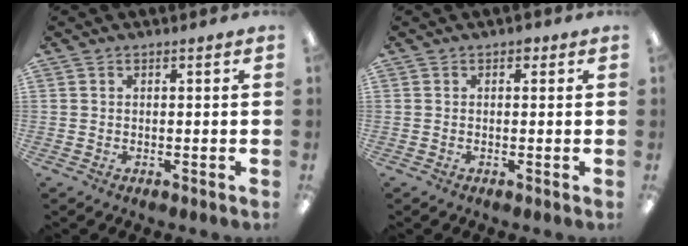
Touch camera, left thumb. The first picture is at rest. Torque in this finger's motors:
{"motor_torque": [-0.02, 0.05, 0.45, -0.12, 0.04]}